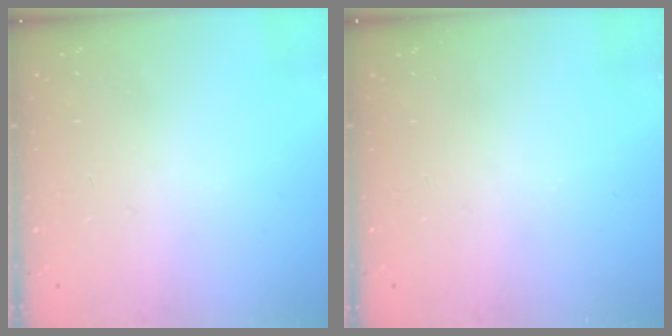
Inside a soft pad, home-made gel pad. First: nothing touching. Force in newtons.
{"total": 0.0}